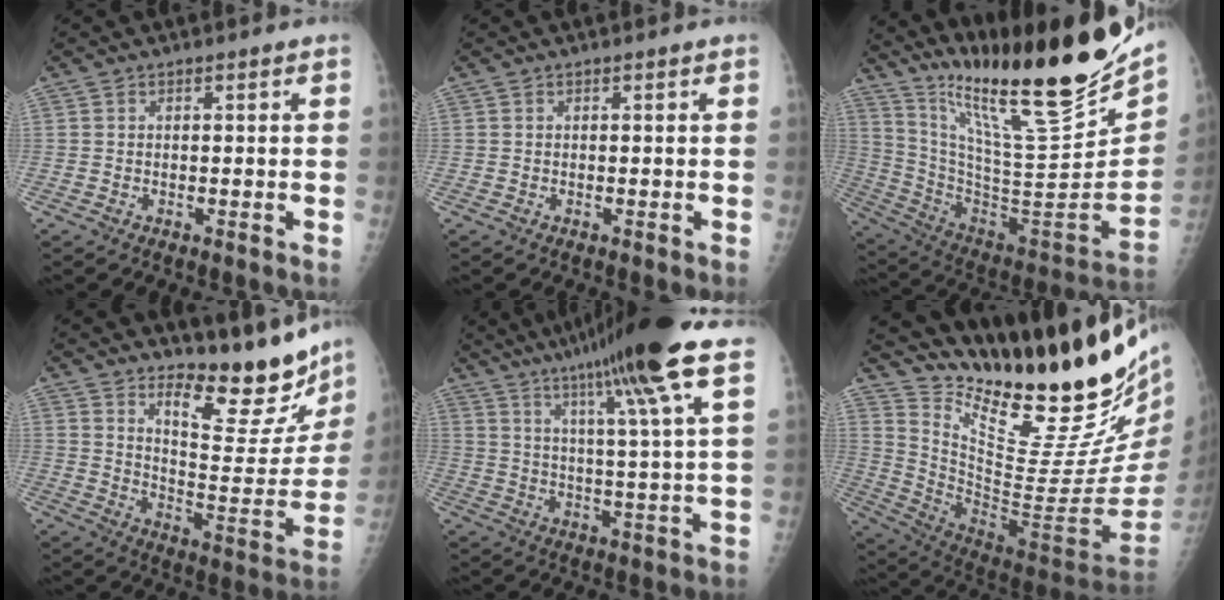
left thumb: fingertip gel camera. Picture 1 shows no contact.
{"total": 0.0}
{"total": 30.0, "force": [23.5, 3.5, 18.2], "torque": [-0.275, -0.141, 0.386]}
{"total": 16.6, "force": [14.1, 4.1, 7.6], "torque": [-0.064, -0.136, 0.203]}
{"total": 19.7, "force": [12.5, -0.1, 15.3], "torque": [-0.228, -0.034, 0.184]}
{"total": 31.4, "force": [24.2, 6.2, 18.9], "torque": [-0.271, -0.168, 0.372]}